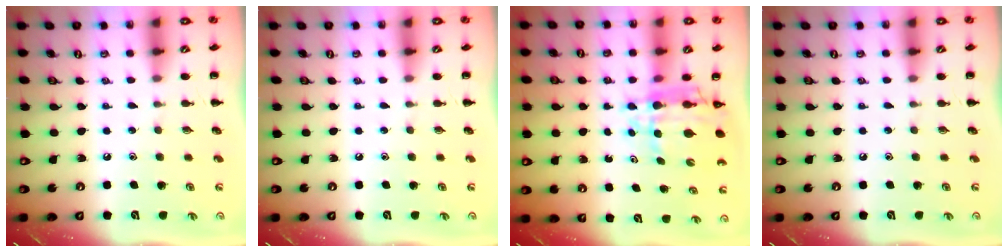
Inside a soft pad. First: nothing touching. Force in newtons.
{"total": 0.0}
{"total": 9.0, "press": 8.5, "slide": 3.2}
{"total": 0.0}